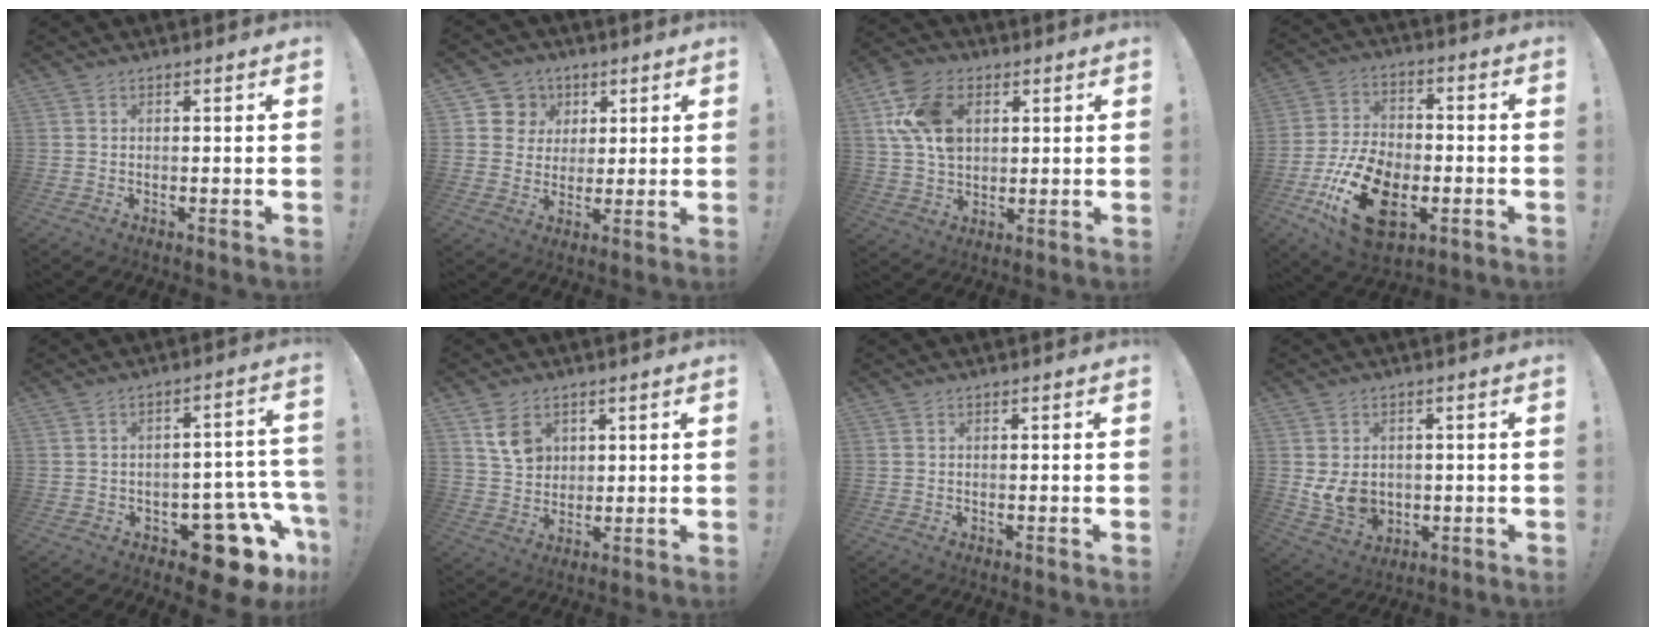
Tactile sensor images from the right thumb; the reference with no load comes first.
{"total": 8.1, "force": [2.6, 7.6, 1.2], "torque": [-0.011, -0.019, 0.054]}
{"total": 16.1, "force": [5.1, 11.5, 10.0], "torque": [-0.180, -0.006, 0.102]}
{"total": 19.7, "force": [-7.5, 12.2, 13.5], "torque": [-0.256, 0.046, -0.120]}
{"total": 15.7, "force": [-7.4, 8.0, 11.4], "torque": [-0.096, 0.050, -0.106]}
{"total": 8.3, "force": [3.8, 6.5, 3.5], "torque": [-0.042, -0.017, 0.074]}
{"total": 0.0}
{"total": 8.3, "force": [-0.4, 6.9, 4.6], "torque": [-0.095, 0.000, -0.004]}